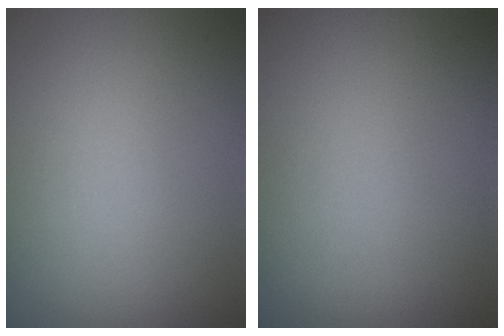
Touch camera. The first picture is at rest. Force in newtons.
{"total": 0.0}